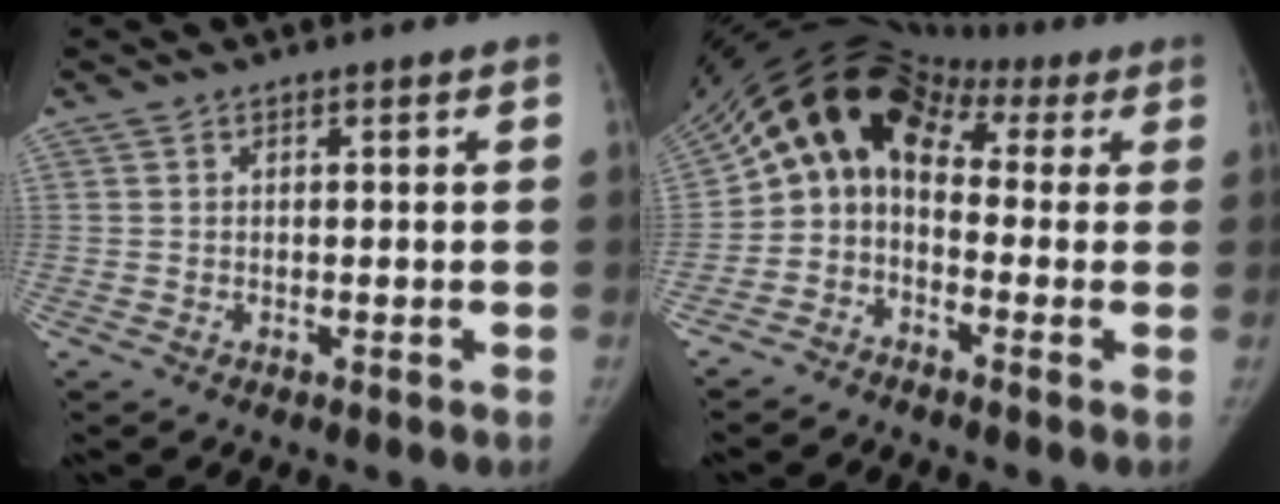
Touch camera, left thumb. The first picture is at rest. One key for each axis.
{"total": 11.9, "fx": 1.3, "fy": 9.5, "fz": 7.0, "tx": -0.091, "ty": 0.071, "tz": 0.009}